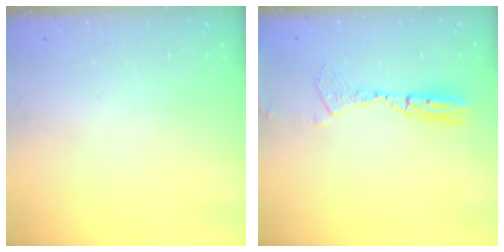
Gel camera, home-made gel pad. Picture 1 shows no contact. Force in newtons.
{"total": 10.0, "press": 9.7, "slide": 2.6}